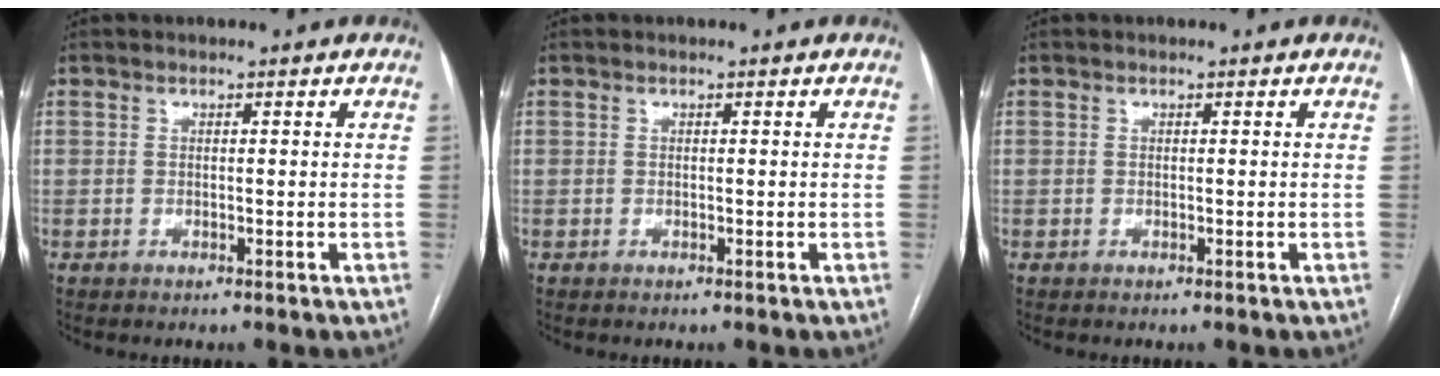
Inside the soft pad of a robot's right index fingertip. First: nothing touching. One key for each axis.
{"total": 0.0}
{"total": 0.0}